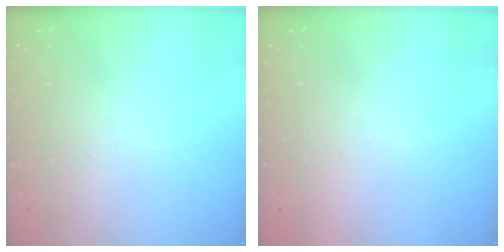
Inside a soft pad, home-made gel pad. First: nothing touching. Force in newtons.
{"total": 1.5, "press": 1.5, "slide": 0.1}